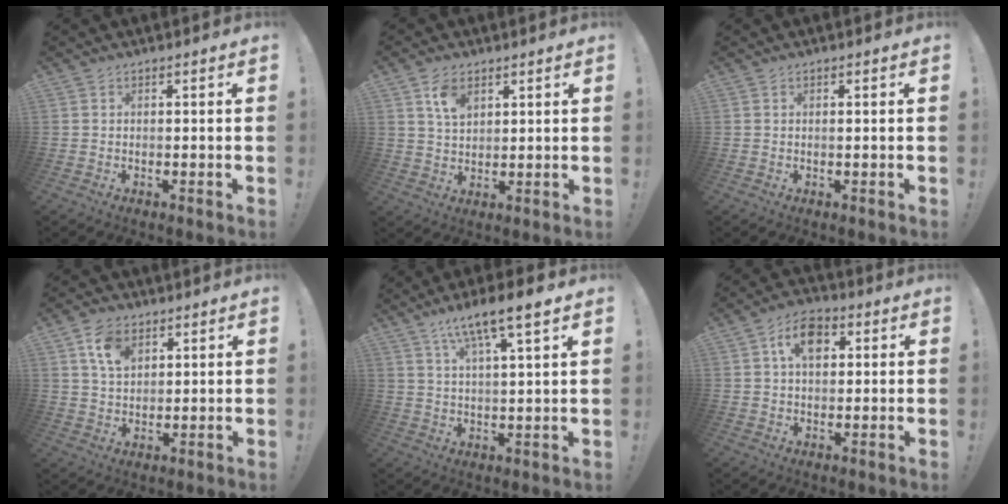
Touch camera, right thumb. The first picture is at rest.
{"total": 7.0, "force": [3.9, 4.5, 3.7], "torque": [-0.058, -0.013, 0.071]}
{"total": 0.6, "force": [0.1, -0.1, 0.5], "torque": [-0.007, -0.002, 0.000]}
{"total": 8.5, "force": [4.6, 5.7, 4.5], "torque": [-0.068, -0.013, 0.086]}
{"total": 9.2, "force": [6.3, 0.6, 6.7], "torque": [-0.115, -0.034, 0.104]}
{"total": 9.2, "force": [2.8, 5.9, 6.5], "torque": [-0.099, 0.009, 0.050]}